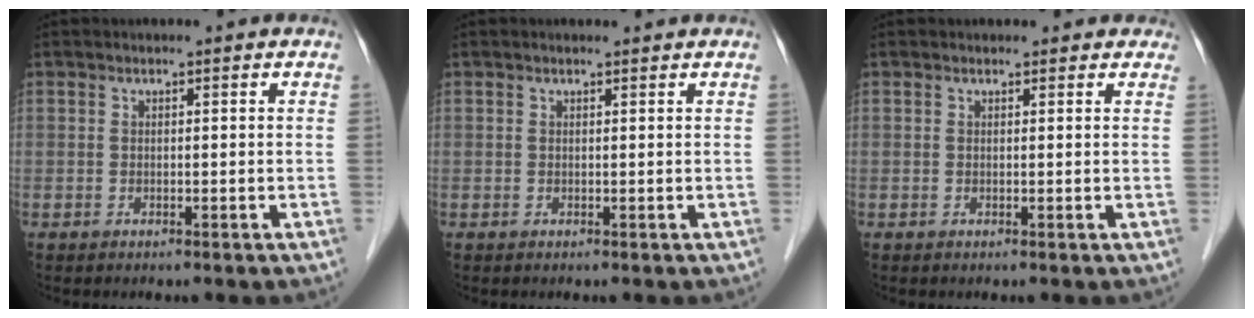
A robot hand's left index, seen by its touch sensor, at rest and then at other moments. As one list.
[{"total": 1.2, "force": [1.1, 0.0, 0.2], "torque": [-0.009, 0.006, 0.017]}, {"total": 3.5, "force": [3.1, 1.6, 0.6], "torque": [0.001, 0.011, 0.022]}]